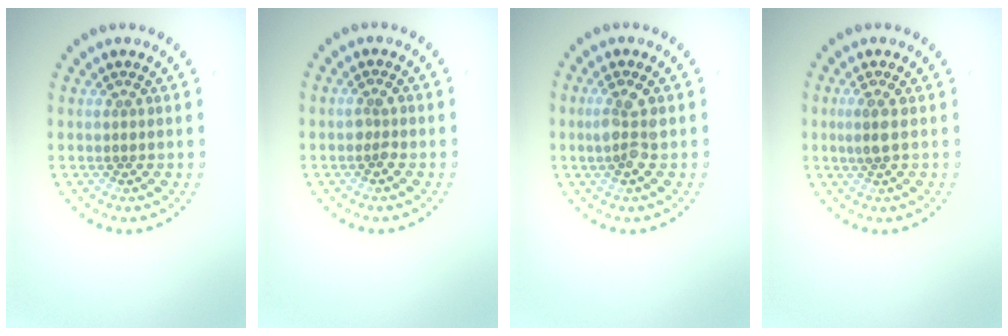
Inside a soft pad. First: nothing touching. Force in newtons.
{"total": 0.9, "press": 0.9, "slide": 0.3}
{"total": 2.7, "press": 2.4, "slide": 1.2}
{"total": 1.6, "press": 1.3, "slide": 1.0}